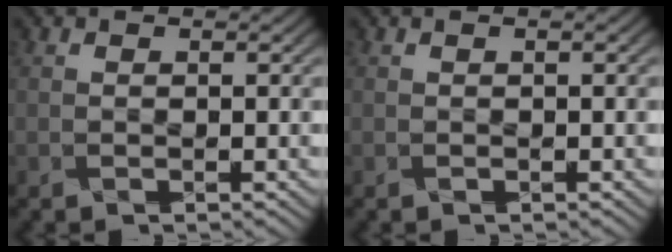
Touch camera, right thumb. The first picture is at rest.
{"total": 0.8, "force": [0.2, 0.2, 0.8], "torque": [-0.013, 0.004, -0.004]}